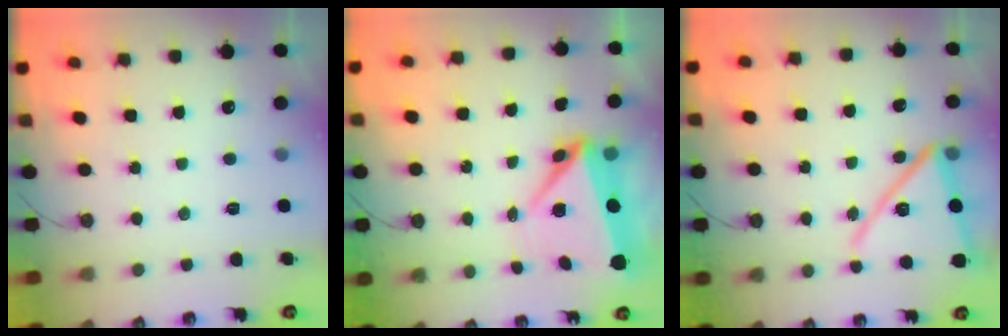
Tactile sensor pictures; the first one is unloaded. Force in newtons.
{"total": 7.5, "press": 7.2, "slide": 1.8}
{"total": 15.1, "press": 15.0, "slide": 1.3}